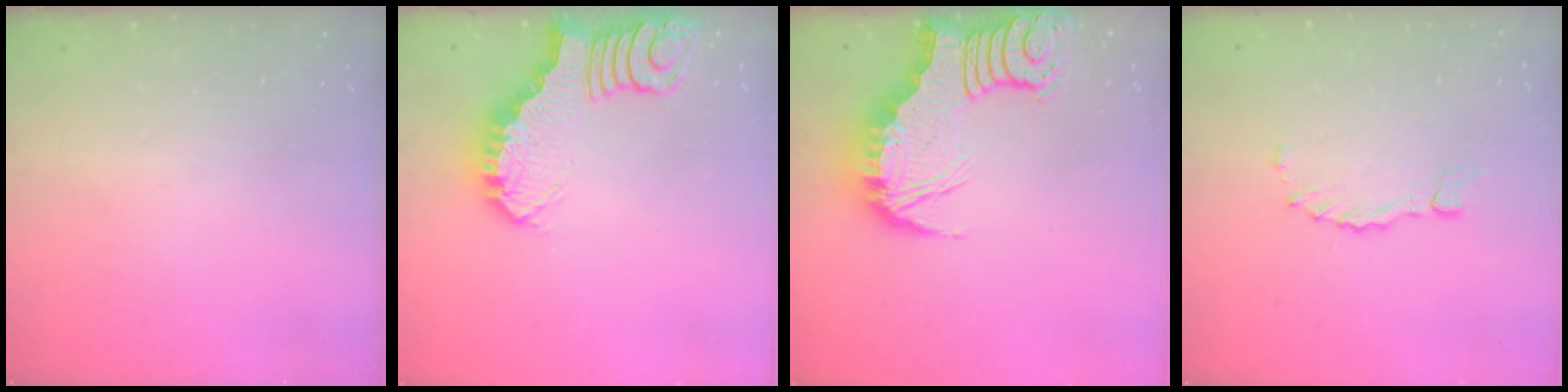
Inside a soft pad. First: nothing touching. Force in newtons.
{"total": 3.5, "press": 3.5, "slide": 0.2}
{"total": 5.6, "press": 5.5, "slide": 0.7}
{"total": 1.8, "press": 1.7, "slide": 0.3}